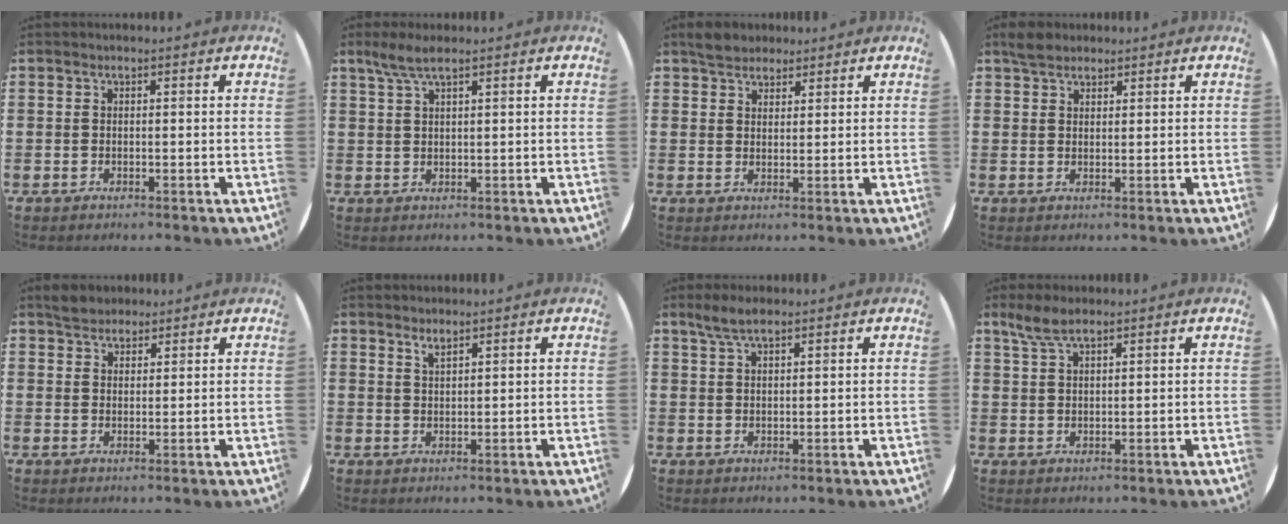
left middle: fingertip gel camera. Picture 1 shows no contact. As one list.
[{"total": 3.2, "force": [2.1, 0.5, 2.3], "torque": [-0.049, 0.004, 0.038]}, {"total": 3.0, "force": [2.7, 1.3, 0.1], "torque": [-0.002, 0.003, 0.052]}, {"total": 2.4, "force": [2.2, 1.0, 0.5], "torque": [-0.007, 0.003, 0.041]}, {"total": 2.8, "force": [2.5, 1.1, 0.1], "torque": [0.000, 0.003, 0.049]}, {"total": 1.6, "force": [1.5, 0.1, 0.5], "torque": [-0.012, 0.000, 0.028]}, {"total": 3.1, "force": [2.4, 0.7, 1.8], "torque": [-0.039, 0.004, 0.043]}, {"total": 3.8, "force": [2.8, 1.1, 2.3], "torque": [-0.051, 0.004, 0.052]}]